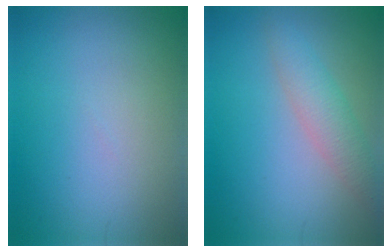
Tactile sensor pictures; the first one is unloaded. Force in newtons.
{"total": 2.9, "press": 2.9, "slide": 0.1}